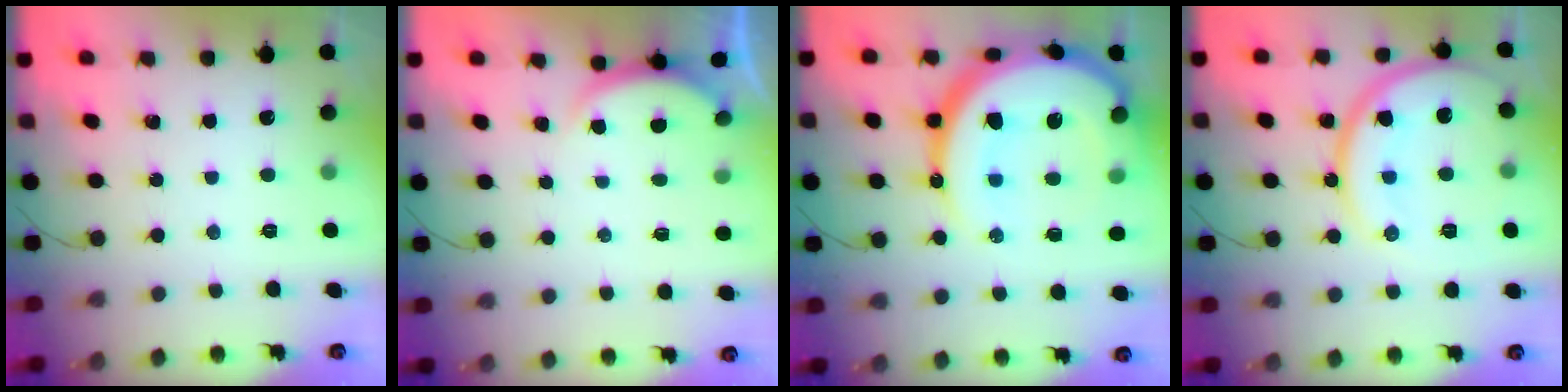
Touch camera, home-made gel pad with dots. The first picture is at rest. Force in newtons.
{"total": 1.6, "press": 1.5, "slide": 0.6}
{"total": 28.4, "press": 28.2, "slide": 2.8}
{"total": 15.5, "press": 15.5, "slide": 1.3}